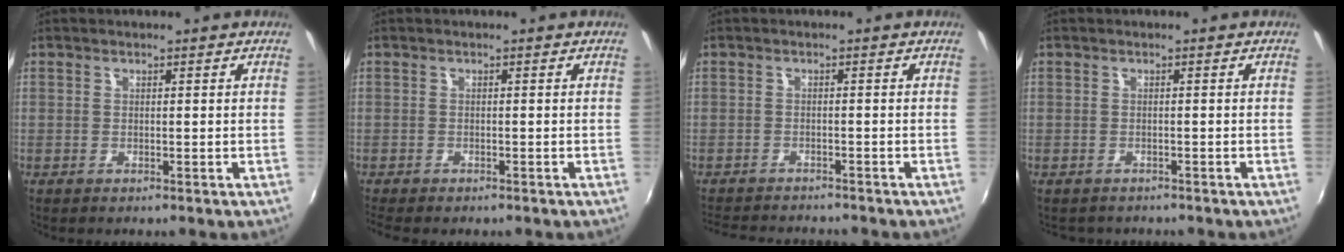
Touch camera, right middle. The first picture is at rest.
{"total": 3.2, "force": [-2.6, 1.1, 1.5], "torque": [-0.036, -0.019, -0.041]}
{"total": 7.9, "force": [-7.4, 1.5, 2.4], "torque": [-0.066, -0.013, -0.115]}
{"total": 1.7, "force": [-1.5, 0.8, 0.2], "torque": [-0.008, -0.007, -0.021]}